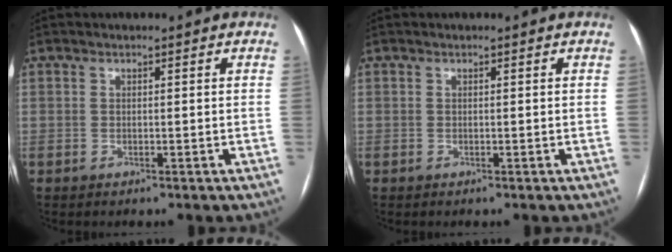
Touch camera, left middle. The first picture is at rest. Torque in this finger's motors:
{"motor_torque": [-0.13, -0.13, 0.00, 0.00]}